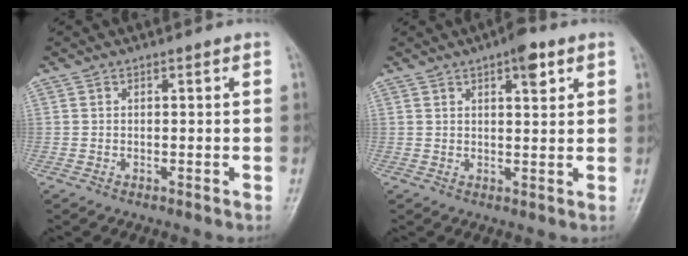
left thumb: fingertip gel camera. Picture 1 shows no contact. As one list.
[{"total": 5.1, "force": [2.7, 1.8, 3.9], "torque": [-0.044, -0.009, 0.035]}]